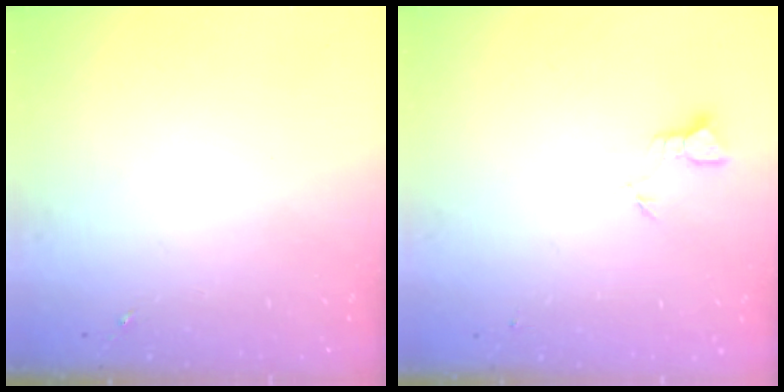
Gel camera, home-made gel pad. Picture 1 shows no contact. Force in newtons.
{"total": 2.0, "press": 2.0, "slide": 0.1}